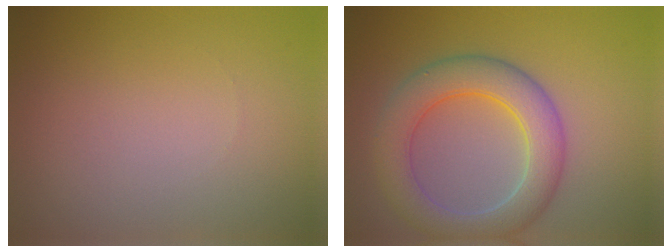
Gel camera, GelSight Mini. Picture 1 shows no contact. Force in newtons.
{"total": 6.5, "press": 6.5, "slide": 0.3}